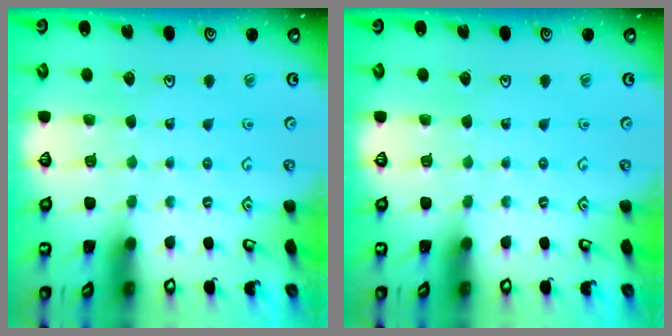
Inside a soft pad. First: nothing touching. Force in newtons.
{"total": 0.0}